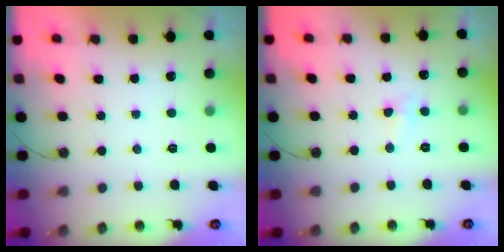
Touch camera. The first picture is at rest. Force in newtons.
{"total": 4.5, "press": 3.0, "slide": 3.4}